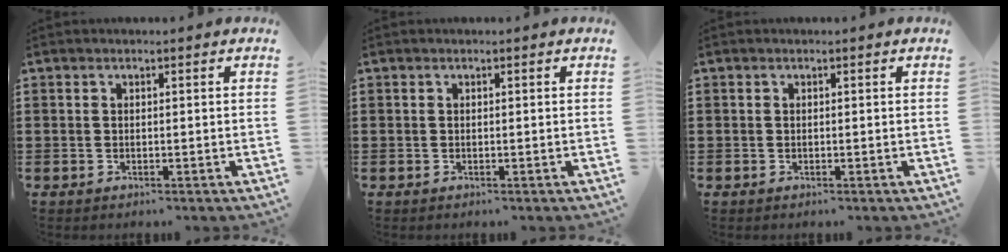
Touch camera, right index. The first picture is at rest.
{"total": 0.0}
{"total": 0.0}